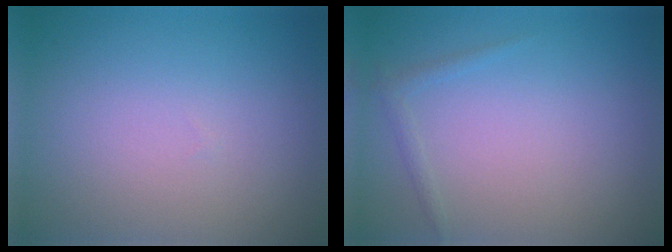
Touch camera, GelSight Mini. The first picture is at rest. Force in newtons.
{"total": 0.8, "press": 0.8, "slide": 0.1}